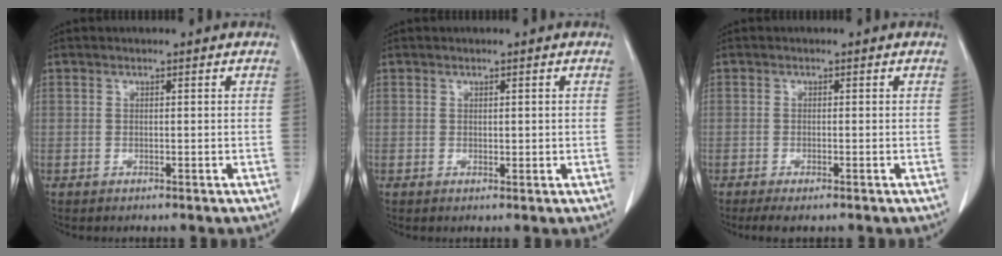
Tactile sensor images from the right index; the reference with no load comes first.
{"total": 0.9, "force": [0.2, 0.7, 0.6], "torque": [-0.006, -0.002, 0.007]}
{"total": 2.3, "force": [-1.5, 0.6, 1.7], "torque": [-0.029, -0.007, -0.023]}